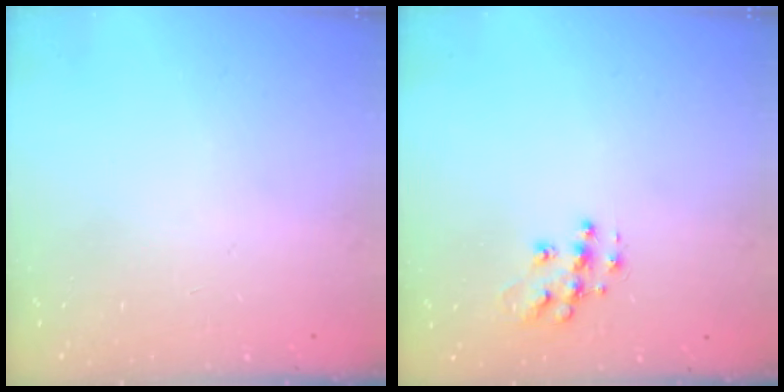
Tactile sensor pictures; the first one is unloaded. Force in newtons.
{"total": 10.2, "press": 10.2, "slide": 0.7}